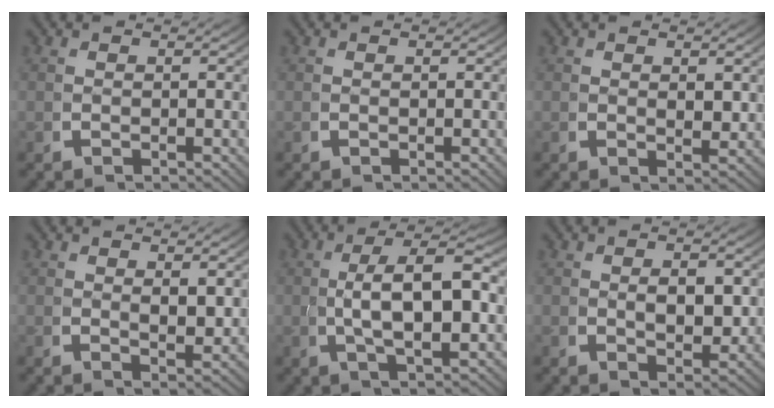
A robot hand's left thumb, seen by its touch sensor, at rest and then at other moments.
{"total": 0.0}
{"total": 1.2, "force": [0.8, 0.5, 0.7], "torque": [-0.012, -0.011, 0.019]}
{"total": 1.6, "force": [1.0, 0.5, 1.1], "torque": [-0.020, -0.012, 0.024]}
{"total": 7.8, "force": [0.4, 3.4, 7.0], "torque": [-0.132, -0.010, 0.015]}
{"total": 2.8, "force": [0.4, 1.7, 2.1], "torque": [-0.031, -0.008, 0.011]}